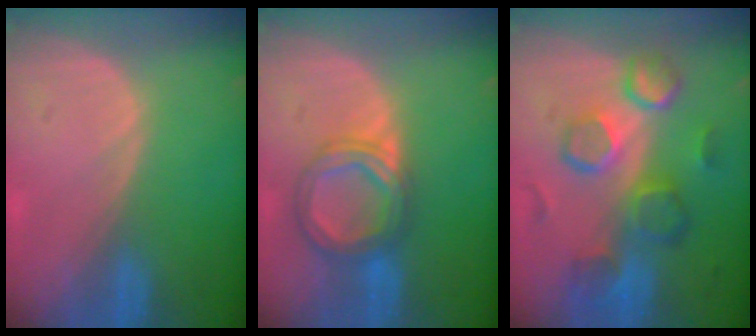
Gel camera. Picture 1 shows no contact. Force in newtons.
{"total": 6.4, "press": 6.4, "slide": 0.5}
{"total": 10.4, "press": 9.0, "slide": 5.1}